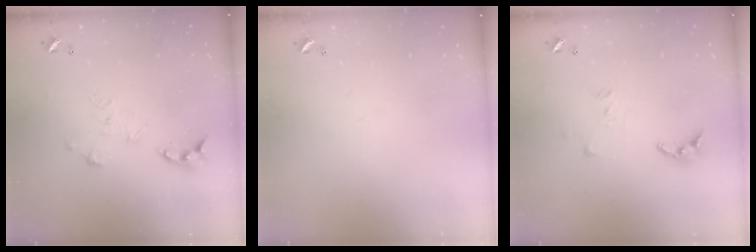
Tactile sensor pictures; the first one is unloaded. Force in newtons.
{"total": 0.0}
{"total": 8.1, "press": 8.1, "slide": 0.7}